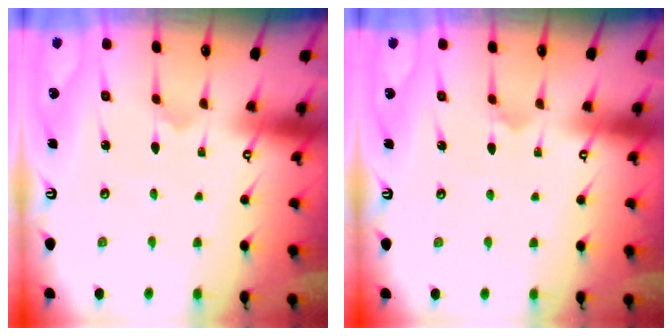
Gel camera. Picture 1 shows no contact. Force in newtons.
{"total": 1.6, "press": 1.6, "slide": 0.0}